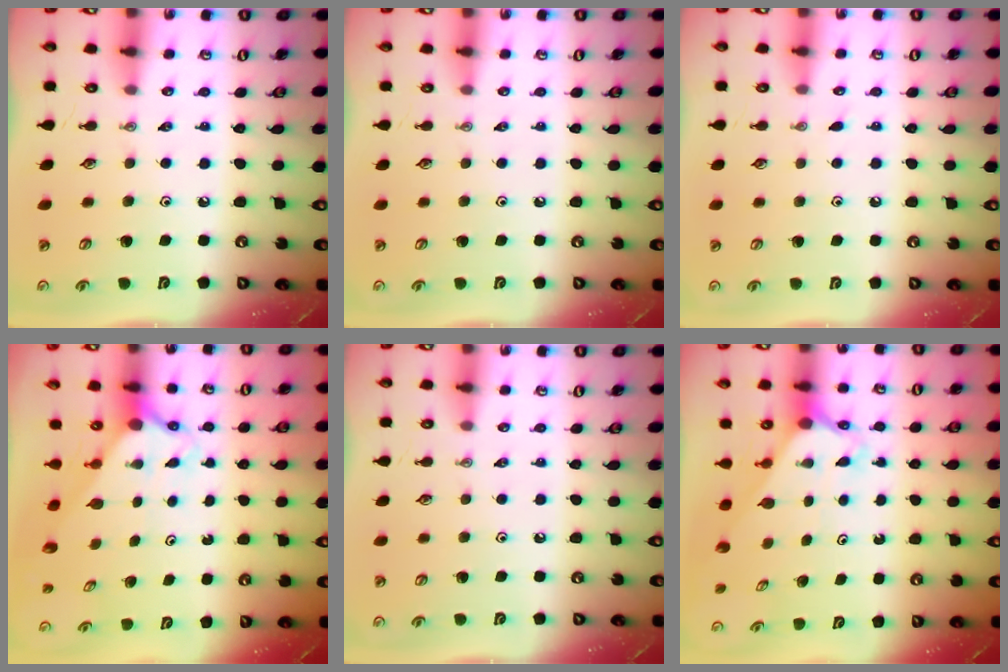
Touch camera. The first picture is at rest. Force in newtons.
{"total": 0.0}
{"total": 4.3, "press": 4.2, "slide": 0.5}
{"total": 2.2, "press": 2.2, "slide": 0.2}
{"total": 0.0}
{"total": 2.3, "press": 2.3, "slide": 0.2}